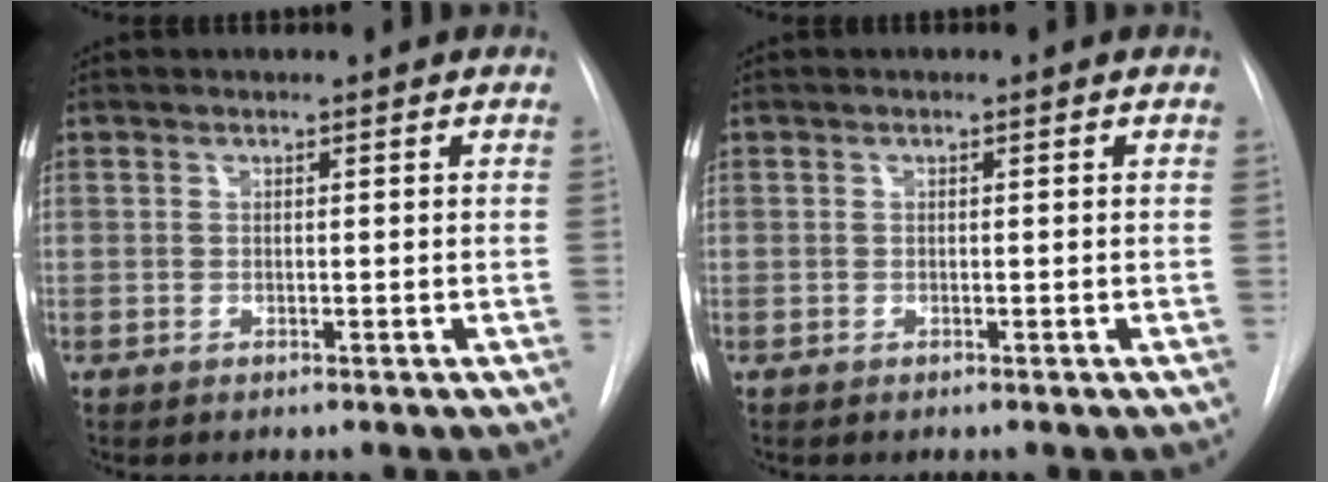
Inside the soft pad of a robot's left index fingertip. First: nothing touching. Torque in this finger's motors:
{"motor_torque": [0.00, 0.00, 0.00, 0.00]}